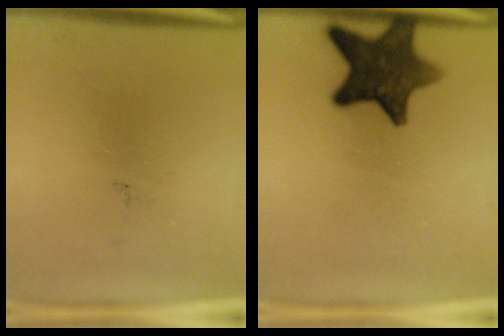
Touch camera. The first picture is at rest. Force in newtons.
{"total": 12.0}